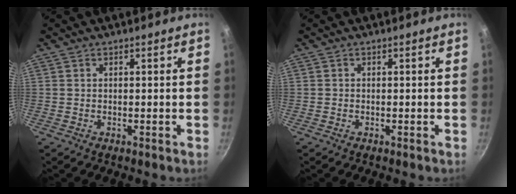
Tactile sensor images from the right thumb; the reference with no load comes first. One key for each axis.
{"total": 0.0}